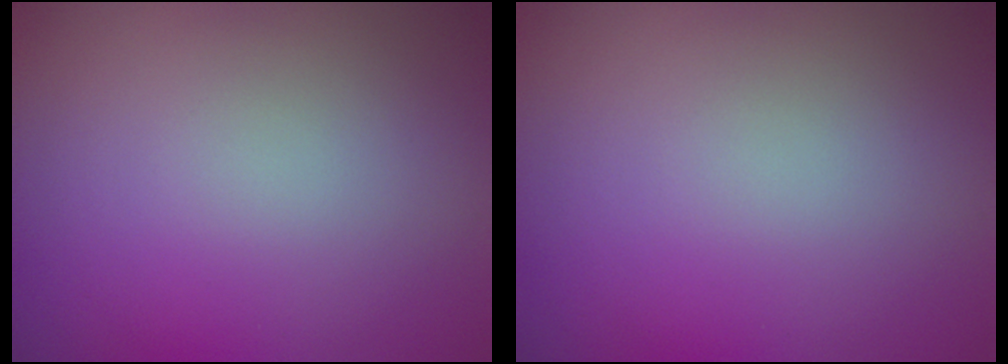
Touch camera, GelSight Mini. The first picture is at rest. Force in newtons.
{"total": 0.0}